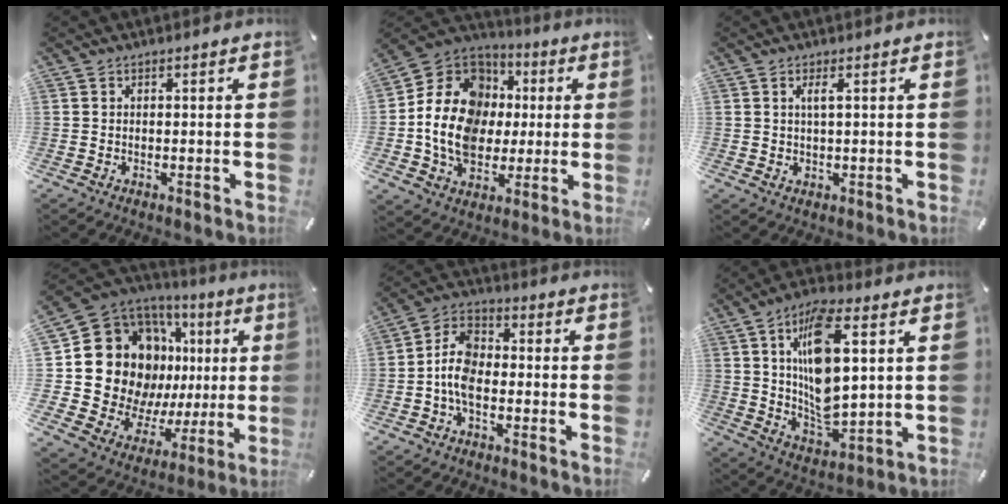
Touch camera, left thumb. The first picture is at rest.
{"total": 17.7, "force": [-0.5, 14.9, 9.6], "torque": [-0.202, 0.013, -0.003]}
{"total": 2.5, "force": [1.0, 0.7, 2.2], "torque": [-0.046, 0.003, 0.015]}
{"total": 23.7, "force": [5.3, 18.1, 14.3], "torque": [-0.260, -0.056, 0.131]}
{"total": 8.3, "force": [-2.6, 5.1, 6.0], "torque": [-0.125, 0.015, -0.046]}
{"total": 15.8, "force": [5.1, 7.2, 13.1], "torque": [-0.254, -0.017, 0.082]}